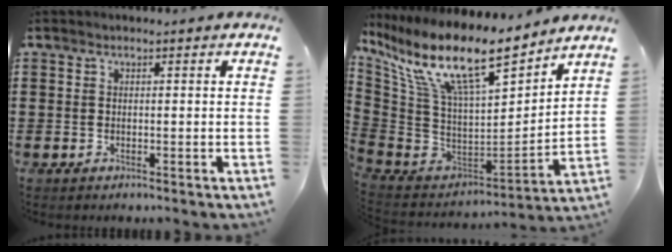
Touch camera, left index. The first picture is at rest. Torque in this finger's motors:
{"motor_torque": [1.99, -0.15, 0.66, 0.21]}